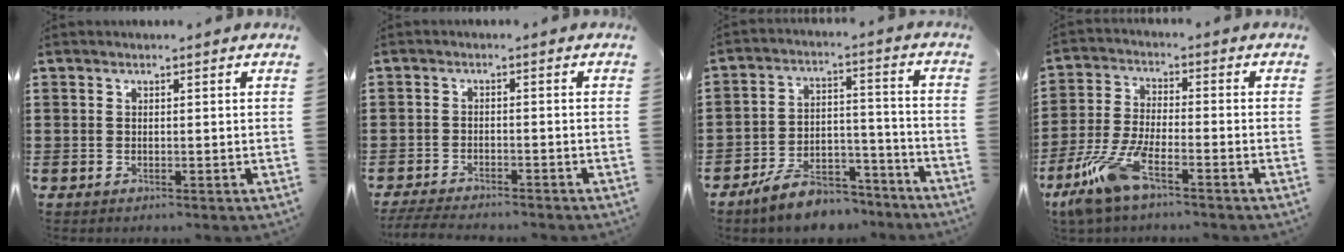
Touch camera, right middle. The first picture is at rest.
{"total": 3.4, "force": [-3.3, 0.2, 0.7], "torque": [-0.020, -0.004, -0.069]}
{"total": 8.2, "force": [-7.2, 2.9, 2.7], "torque": [-0.046, 0.028, -0.134]}
{"total": 9.0, "force": [-5.8, 2.1, 6.5], "torque": [-0.162, -0.015, -0.117]}